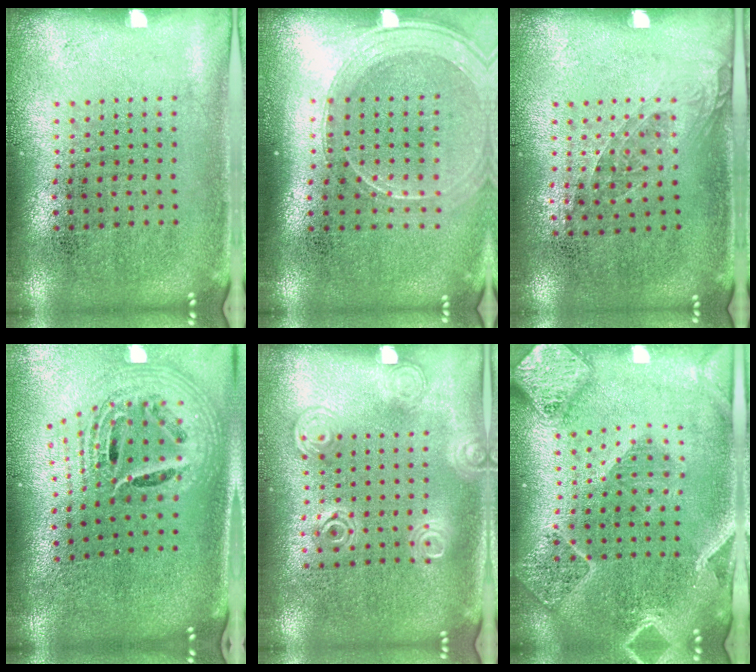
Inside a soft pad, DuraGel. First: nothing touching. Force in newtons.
{"total": 1.9, "press": 1.7, "slide": 0.8}
{"total": 1.0, "press": 0.7, "slide": 0.7}
{"total": 2.3, "press": 1.7, "slide": 1.7}
{"total": 1.2, "press": 1.2, "slide": 0.3}
{"total": 2.5, "press": 2.3, "slide": 1.1}